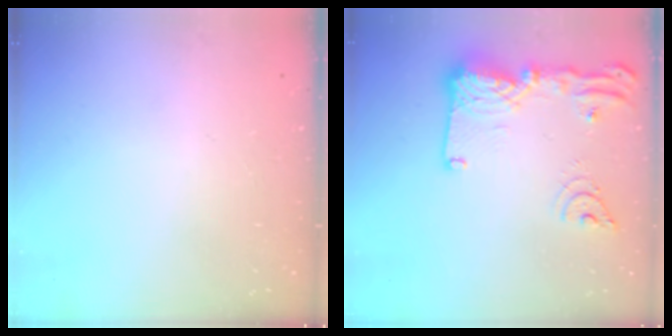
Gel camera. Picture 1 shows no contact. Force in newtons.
{"total": 18.5, "press": 18.4, "slide": 1.7}